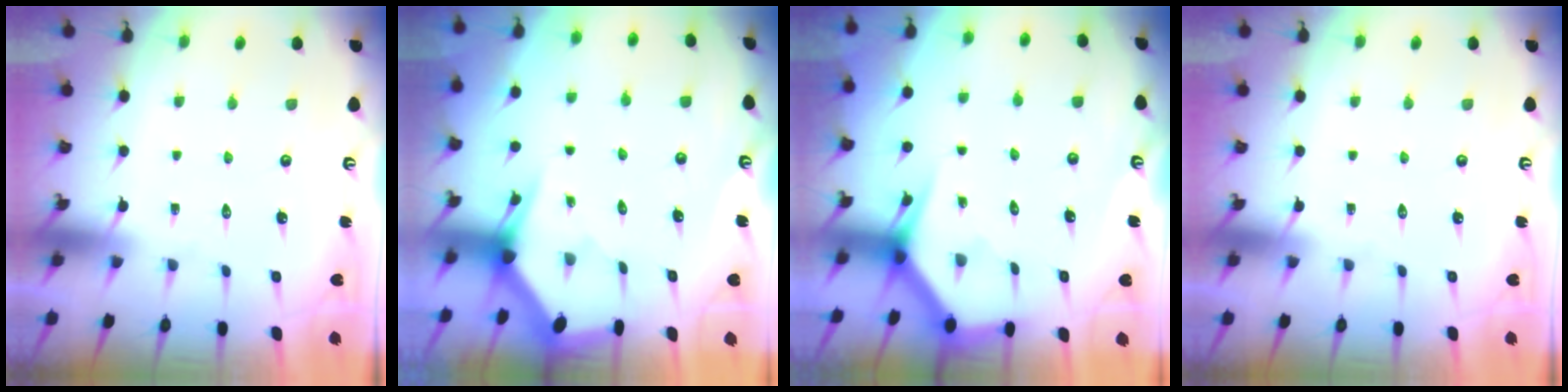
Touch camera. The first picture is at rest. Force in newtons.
{"total": 3.0, "press": 3.0, "slide": 0.0}
{"total": 3.4, "press": 3.4, "slide": 0.3}
{"total": 0.0}